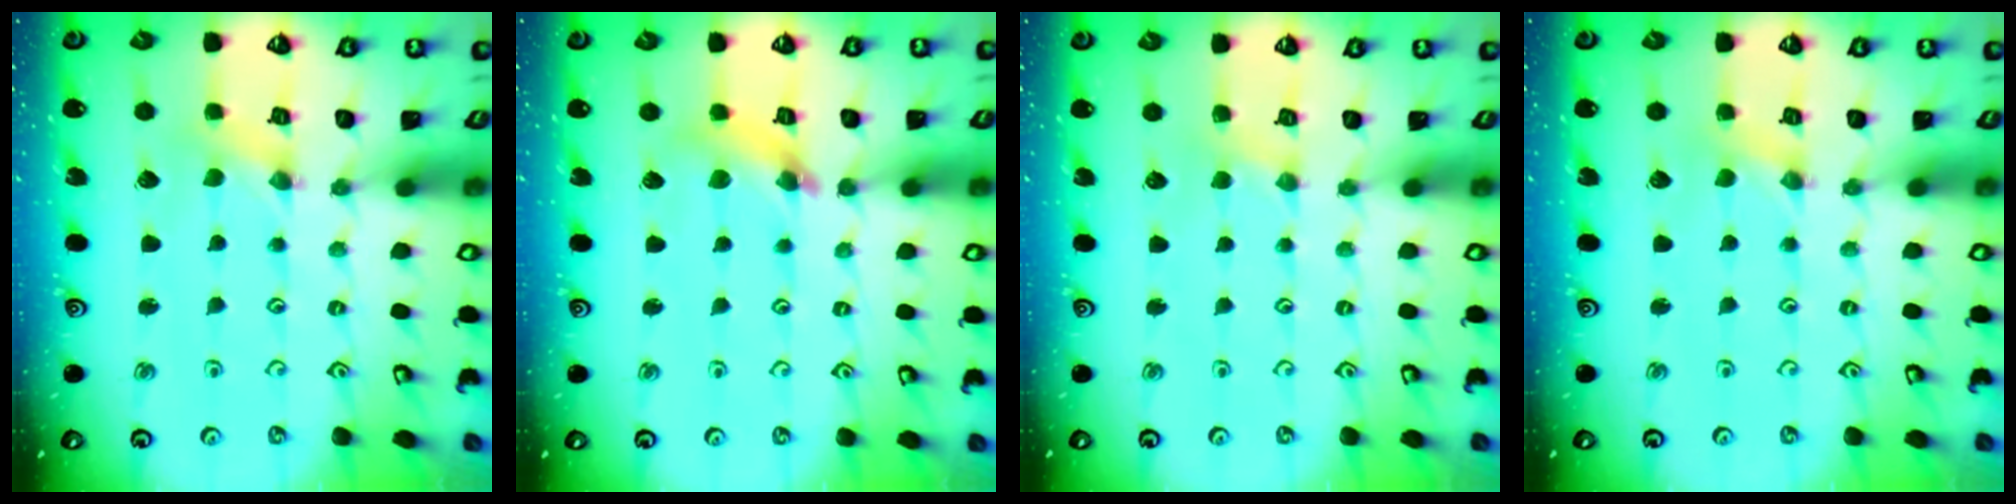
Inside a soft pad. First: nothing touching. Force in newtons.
{"total": 9.4, "press": 9.4, "slide": 1.2}
{"total": 1.9, "press": 1.8, "slide": 0.3}
{"total": 0.8, "press": 0.8, "slide": 0.1}